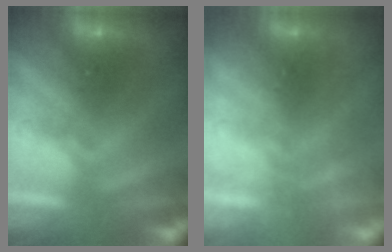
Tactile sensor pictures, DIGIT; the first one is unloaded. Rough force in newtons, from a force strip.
{"total": 2.0}